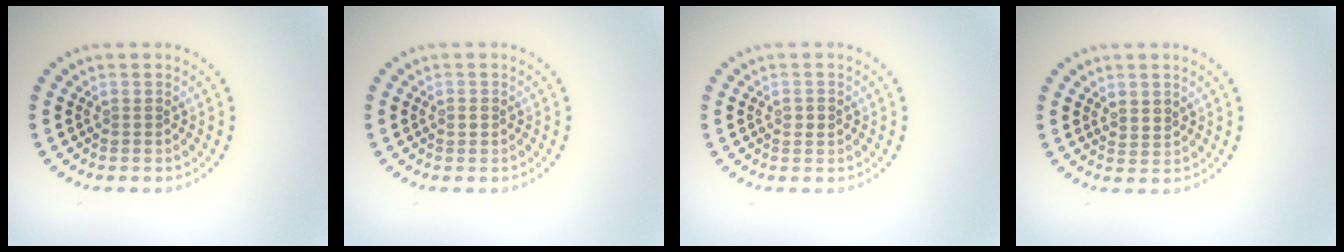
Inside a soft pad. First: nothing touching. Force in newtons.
{"total": 0.9, "press": 0.9, "slide": 0.1}
{"total": 1.0, "press": 1.0, "slide": 0.2}
{"total": 1.5, "press": 1.2, "slide": 0.8}